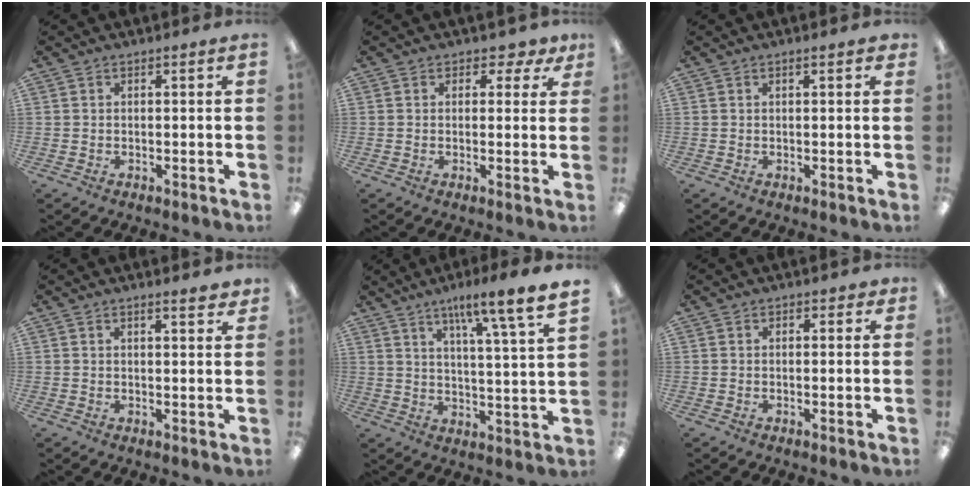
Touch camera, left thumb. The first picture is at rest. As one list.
[{"total": 2.9, "force": [1.6, 2.2, 1.0], "torque": [0.001, -0.004, 0.026]}, {"total": 1.5, "force": [1.0, 0.4, 1.1], "torque": [-0.016, 0.000, 0.015]}, {"total": 2.9, "force": [2.5, 0.3, 1.6], "torque": [-0.019, -0.013, 0.040]}, {"total": 10.2, "force": [7.7, -0.3, 6.7], "torque": [-0.095, -0.060, 0.113]}, {"total": 1.2, "force": [0.8, 0.7, 0.3], "torque": [0.001, -0.001, 0.014]}]